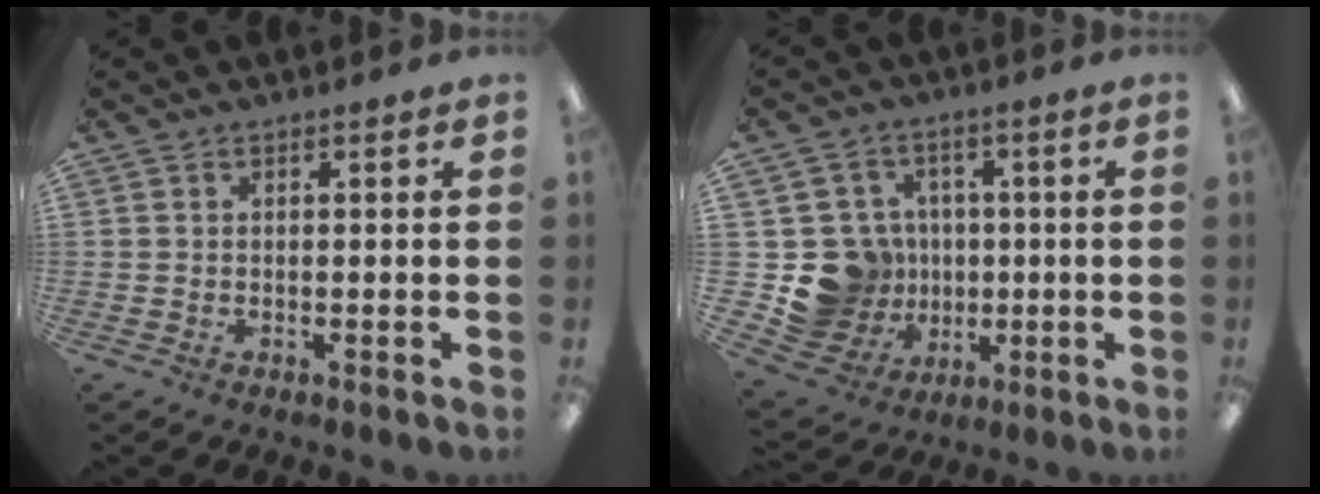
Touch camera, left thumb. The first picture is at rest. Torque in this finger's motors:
{"motor_torque": [0.01, 0.14, 0.19, -0.41, 0.00]}